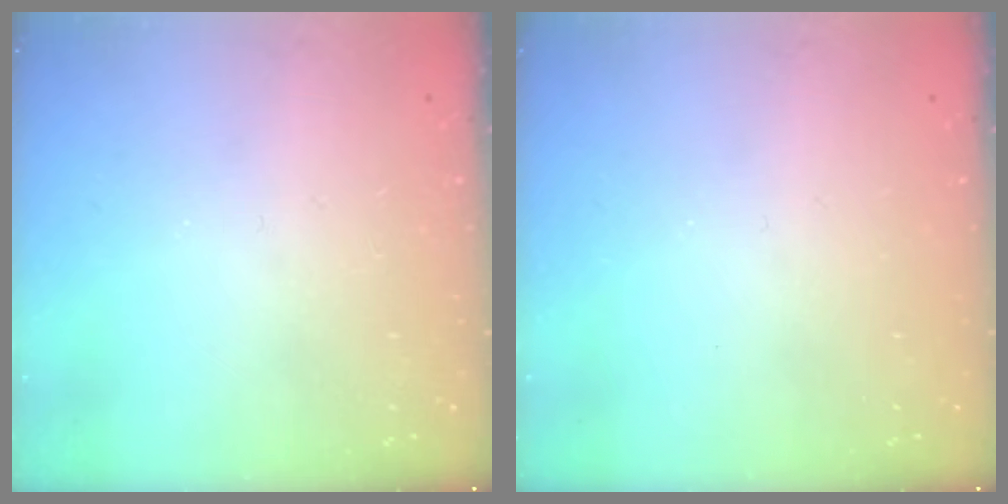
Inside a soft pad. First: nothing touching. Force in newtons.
{"total": 0.0}